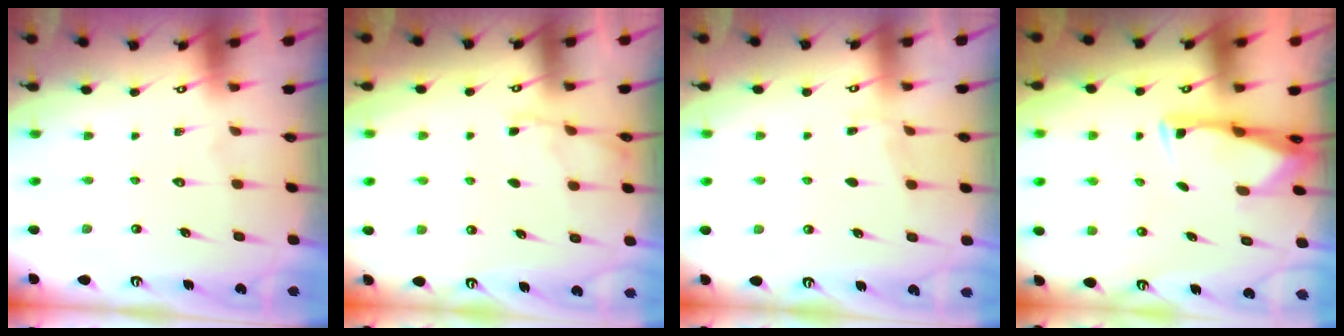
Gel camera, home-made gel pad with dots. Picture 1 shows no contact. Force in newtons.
{"total": 3.2, "press": 3.1, "slide": 0.5}
{"total": 3.9, "press": 3.9, "slide": 0.5}
{"total": 2.8, "press": 2.7, "slide": 0.4}